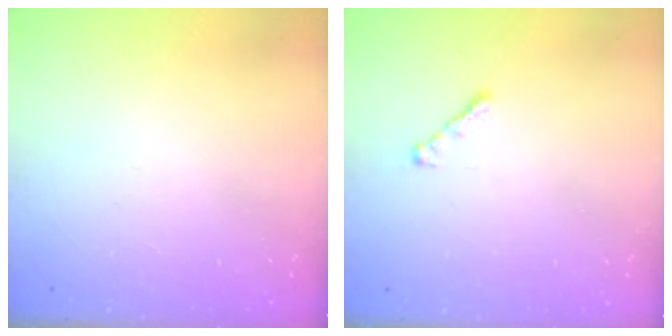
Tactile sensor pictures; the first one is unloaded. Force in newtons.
{"total": 2.4, "press": 2.3, "slide": 0.6}